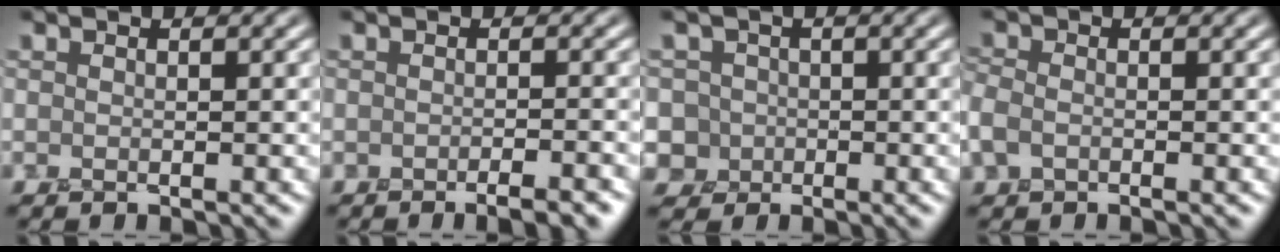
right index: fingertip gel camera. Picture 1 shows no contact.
{"total": 2.7, "force": [-1.8, 0.5, 1.9], "torque": [-0.010, 0.009, -0.025]}
{"total": 5.0, "force": [0.3, 4.9, 0.8], "torque": [-0.009, 0.031, -0.018]}
{"total": 1.5, "force": [-0.6, 1.2, 0.6], "torque": [-0.014, 0.005, -0.019]}